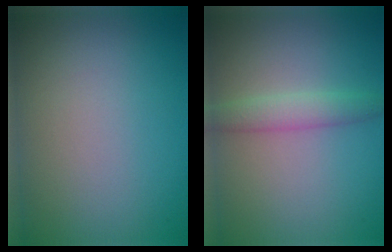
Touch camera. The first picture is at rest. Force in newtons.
{"total": 2.3, "press": 2.3, "slide": 0.2}